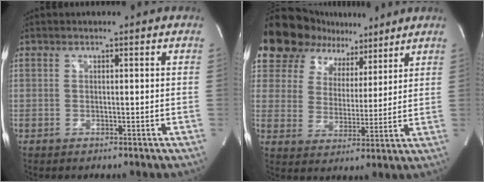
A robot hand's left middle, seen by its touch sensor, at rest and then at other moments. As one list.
[{"total": 14.9, "force": [11.4, 8.3, 4.7], "torque": [-0.081, 0.035, 0.188]}]